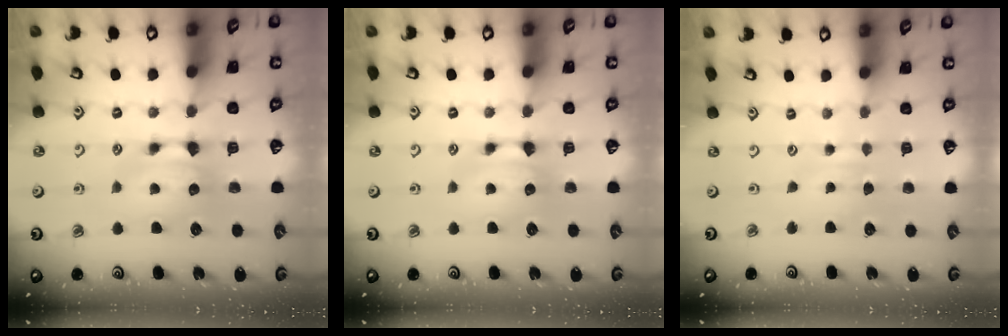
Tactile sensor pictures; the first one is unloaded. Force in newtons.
{"total": 0.0}
{"total": 3.0, "press": 2.9, "slide": 0.3}